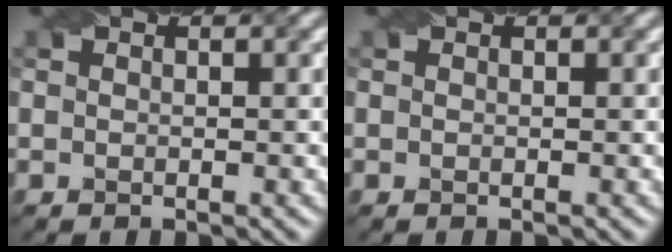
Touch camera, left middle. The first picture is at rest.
{"total": 0.0}